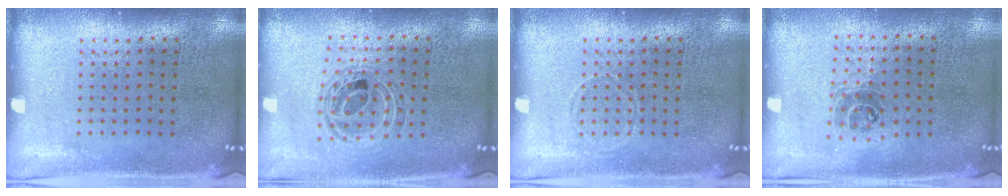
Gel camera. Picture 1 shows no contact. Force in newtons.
{"total": 0.9, "press": 0.9, "slide": 0.2}
{"total": 0.6, "press": 0.6, "slide": 0.0}
{"total": 1.1, "press": 1.0, "slide": 0.5}